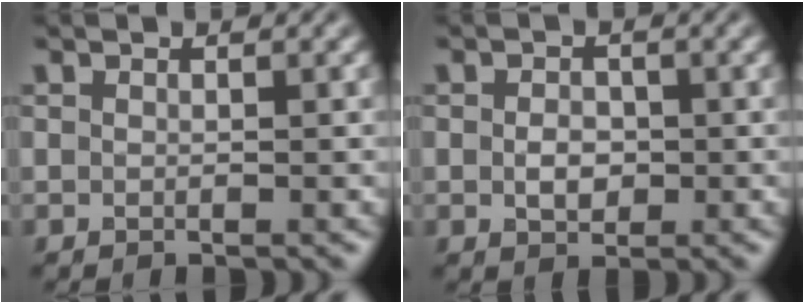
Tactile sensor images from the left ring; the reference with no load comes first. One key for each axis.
{"total": 2.2, "fx": -0.3, "fy": 1.6, "fz": 1.5, "tx": -0.029, "ty": -0.002, "tz": -0.005}